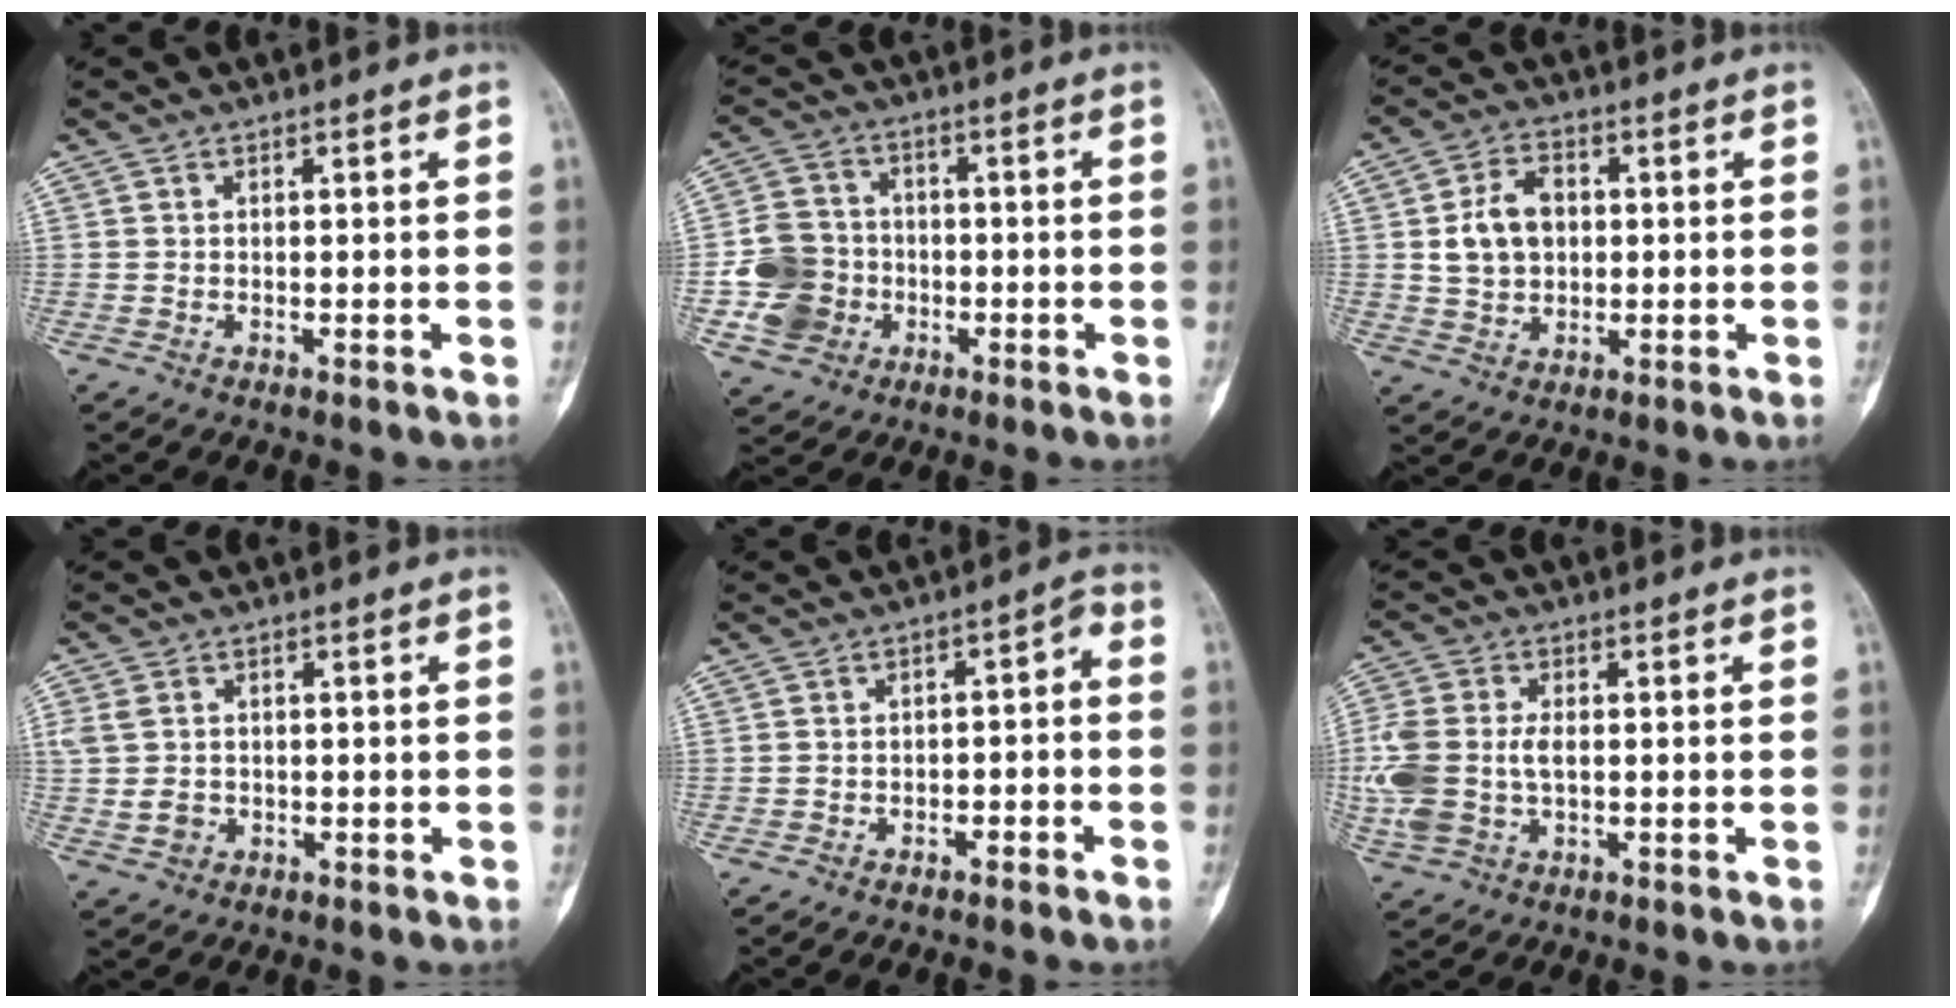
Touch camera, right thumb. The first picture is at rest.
{"total": 10.2, "force": [-2.5, 9.1, 4.0], "torque": [-0.056, 0.016, -0.048]}
{"total": 8.4, "force": [1.0, 6.3, 5.5], "torque": [-0.075, 0.007, 0.018]}
{"total": 4.7, "force": [0.0, 3.9, 2.7], "torque": [-0.050, 0.004, 0.007]}
{"total": 4.4, "force": [-2.6, 2.7, 2.4], "torque": [-0.031, 0.048, -0.038]}
{"total": 12.2, "force": [-0.7, 8.0, 9.2], "torque": [-0.240, 0.006, -0.008]}